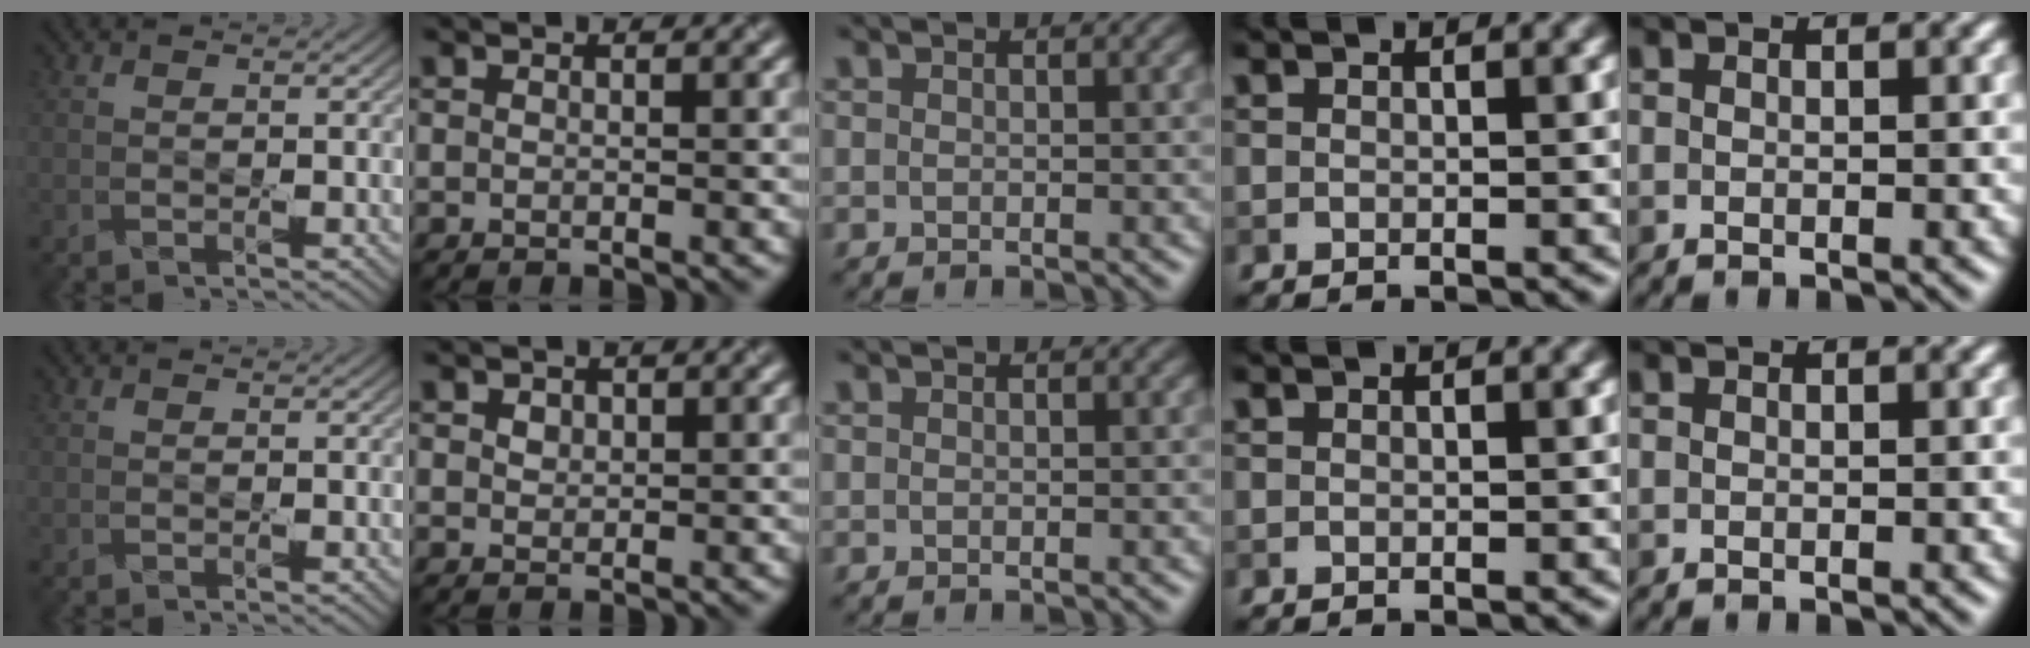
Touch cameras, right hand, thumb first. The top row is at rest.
{"index": {"total": 1.0, "force": [0.6, 0.7, 0.3], "torque": [-0.007, 0.000, 0.011]}}